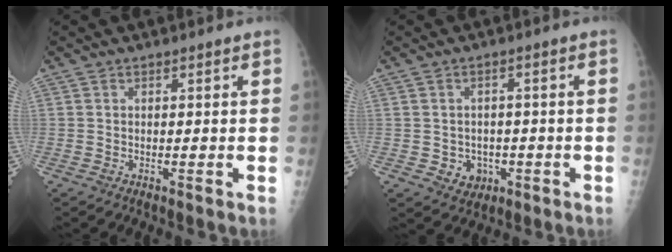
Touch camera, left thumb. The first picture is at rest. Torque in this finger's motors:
{"motor_torque": [-0.08, 0.06, -0.08, 0.01, 0.01]}